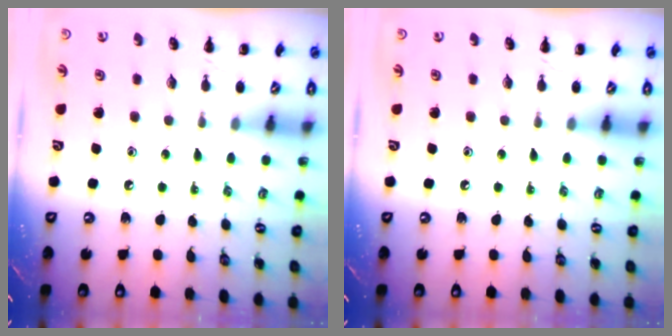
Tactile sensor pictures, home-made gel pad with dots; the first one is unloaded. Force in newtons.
{"total": 0.0}